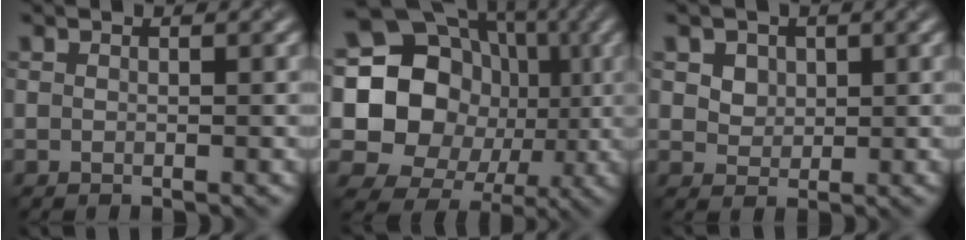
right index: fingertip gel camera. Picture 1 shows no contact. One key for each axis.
{"total": 19.5, "fx": 1.1, "fy": 17.5, "fz": 8.4, "tx": -0.174, "ty": 0.040, "tz": -0.016}
{"total": 3.3, "fx": 1.6, "fy": 2.5, "fz": 1.5, "tx": -0.041, "ty": 0.003, "tz": 0.035}